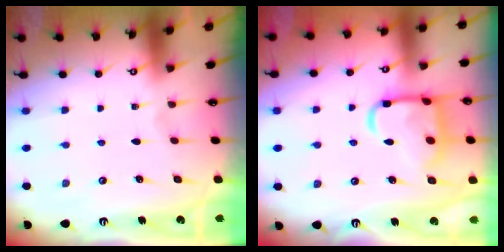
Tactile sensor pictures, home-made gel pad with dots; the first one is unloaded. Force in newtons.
{"total": 15.6, "press": 15.5, "slide": 1.4}